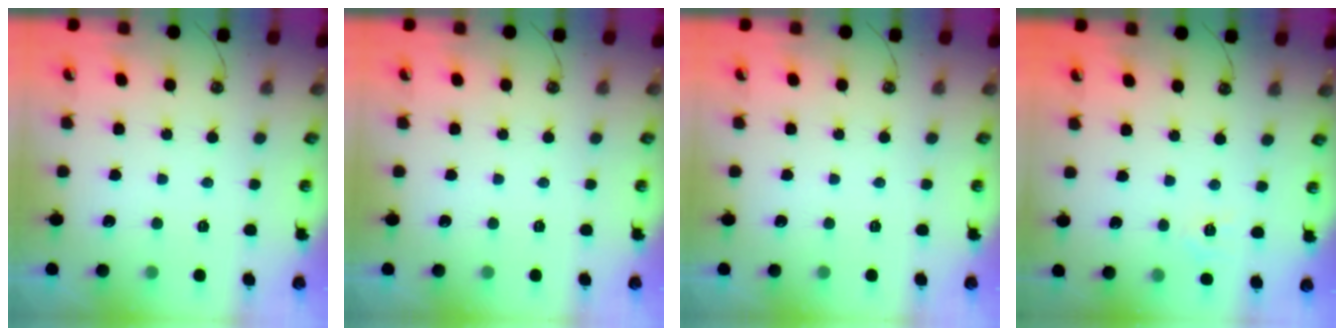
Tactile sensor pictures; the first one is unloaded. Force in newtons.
{"total": 0.0}
{"total": 0.0}
{"total": 5.7, "press": 5.6, "slide": 0.7}